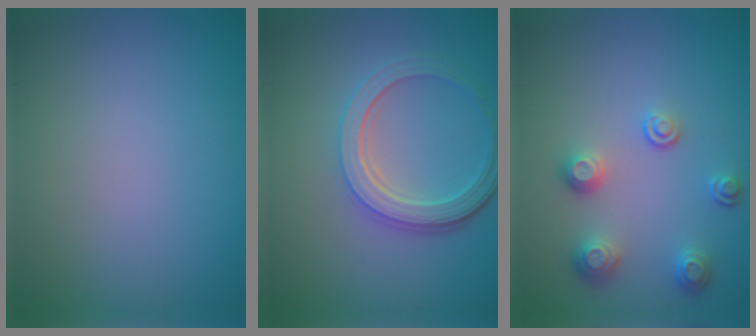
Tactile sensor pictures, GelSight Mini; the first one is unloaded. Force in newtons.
{"total": 5.0, "press": 3.7, "slide": 3.3}
{"total": 3.1, "press": 2.6, "slide": 1.7}